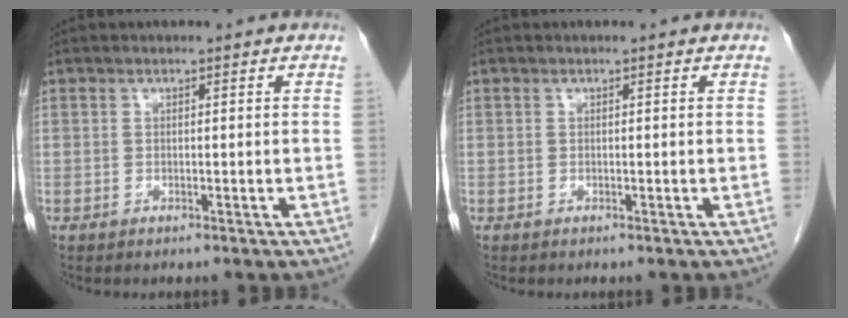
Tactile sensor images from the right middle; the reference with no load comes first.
{"total": 0.0}